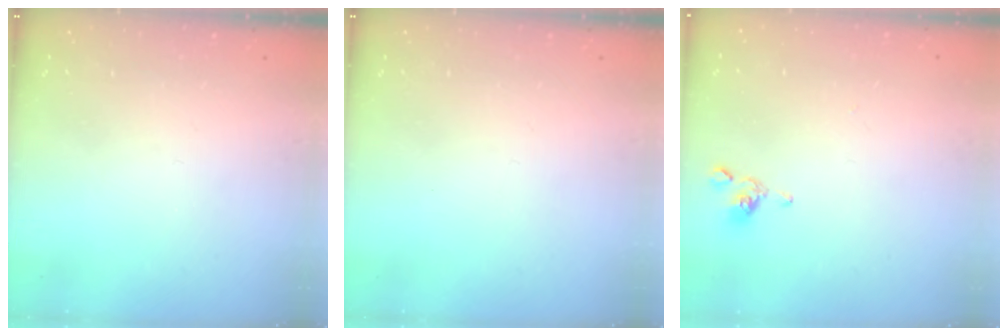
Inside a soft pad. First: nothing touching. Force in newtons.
{"total": 0.0}
{"total": 2.2, "press": 2.2, "slide": 0.2}